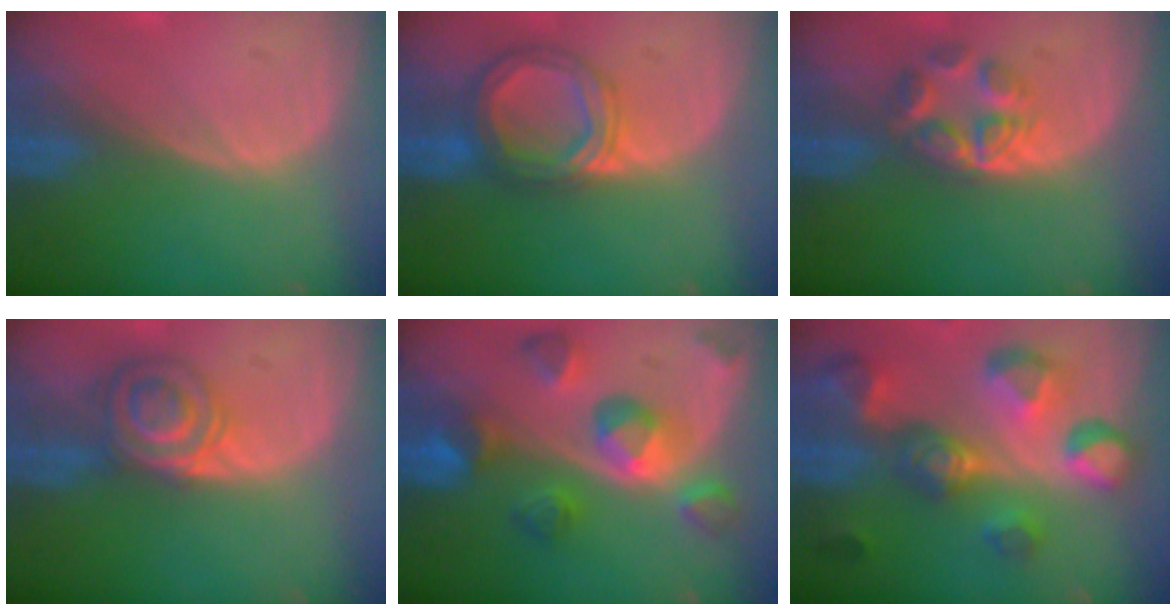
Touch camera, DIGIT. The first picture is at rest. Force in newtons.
{"total": 6.9, "press": 6.8, "slide": 0.5}
{"total": 5.3, "press": 5.0, "slide": 1.4}
{"total": 6.9, "press": 5.9, "slide": 3.5}
{"total": 9.5, "press": 8.7, "slide": 4.0}
{"total": 11.1, "press": 9.9, "slide": 5.1}